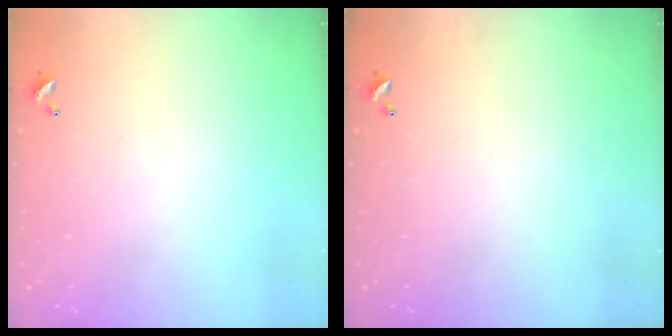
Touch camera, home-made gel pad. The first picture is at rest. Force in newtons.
{"total": 0.0}